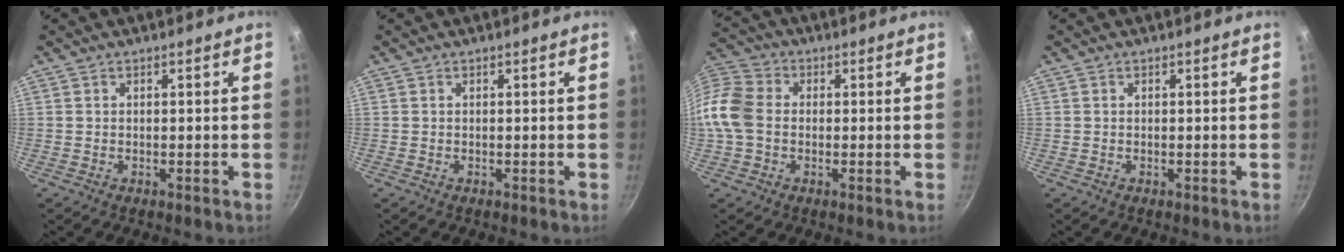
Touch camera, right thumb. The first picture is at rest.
{"total": 0.0}
{"total": 11.9, "force": [-0.9, 9.3, 7.4], "torque": [-0.145, 0.023, -0.038]}
{"total": 0.0}